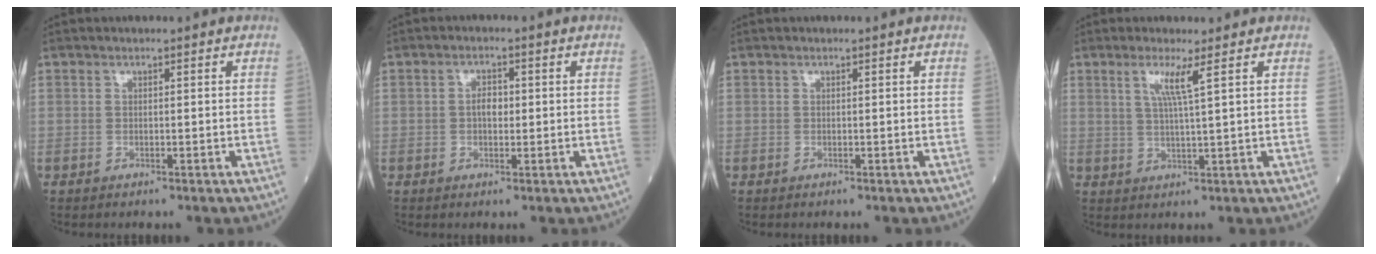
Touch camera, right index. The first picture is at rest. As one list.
[{"total": 2.3, "force": [0.0, 1.4, 1.9], "torque": [-0.031, 0.005, -0.001]}, {"total": 0.0}, {"total": 3.9, "force": [1.7, -0.8, 3.4], "torque": [-0.068, -0.004, 0.034]}]